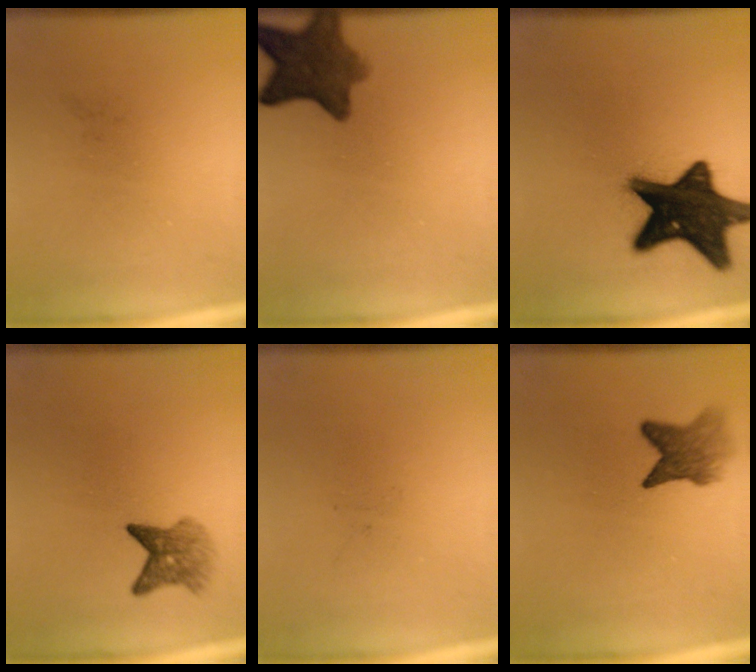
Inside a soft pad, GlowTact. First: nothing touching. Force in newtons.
{"total": 9.1}
{"total": 17.7}
{"total": 3.5}
{"total": 0.0}
{"total": 4.7}